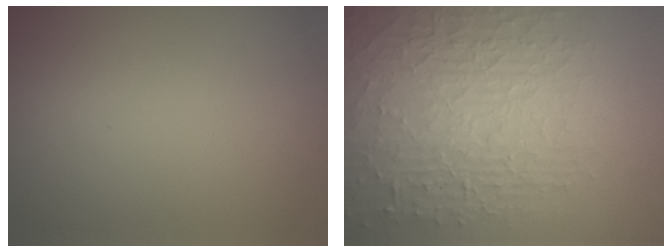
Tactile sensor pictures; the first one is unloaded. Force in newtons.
{"total": 10.0, "press": 6.7, "slide": 7.4}